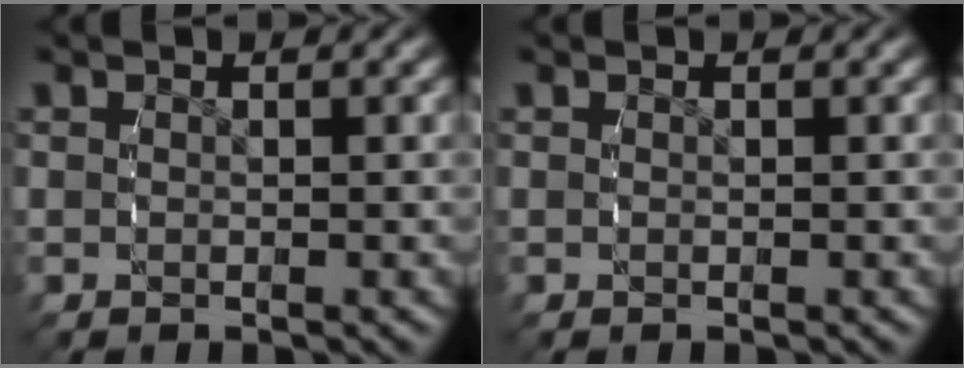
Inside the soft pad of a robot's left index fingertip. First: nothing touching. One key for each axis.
{"total": 0.0}